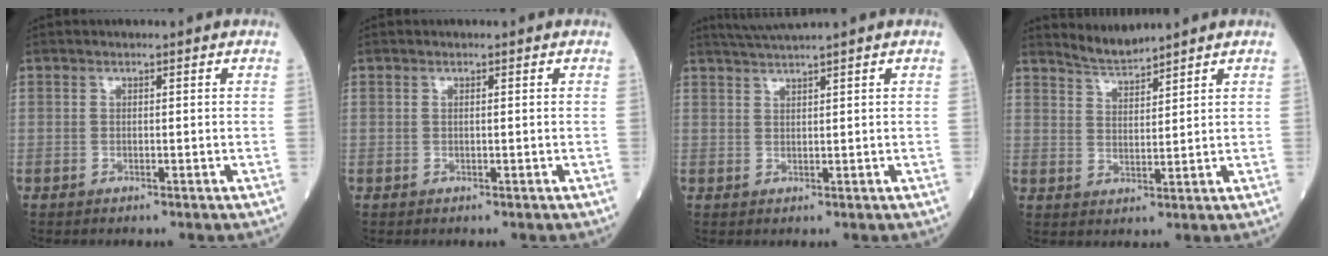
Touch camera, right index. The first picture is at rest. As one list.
[{"total": 0.0}, {"total": 3.2, "force": [2.8, -1.3, 0.9], "torque": [-0.020, 0.004, 0.060]}, {"total": 3.7, "force": [3.7, -0.5, -0.1], "torque": [-0.003, -0.004, 0.077]}]